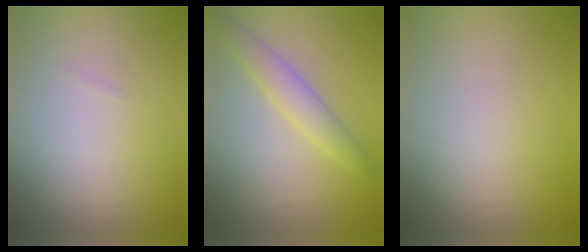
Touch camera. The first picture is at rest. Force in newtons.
{"total": 2.6, "press": 2.6, "slide": 0.0}
{"total": 0.0}